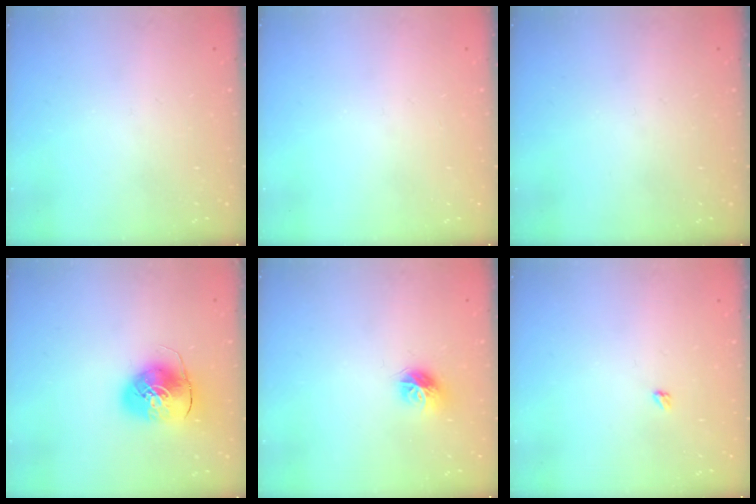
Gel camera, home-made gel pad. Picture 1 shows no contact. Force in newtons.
{"total": 0.0}
{"total": 0.0}
{"total": 9.5, "press": 9.4, "slide": 1.5}
{"total": 8.8, "press": 8.8, "slide": 0.4}
{"total": 2.4, "press": 2.4, "slide": 0.4}